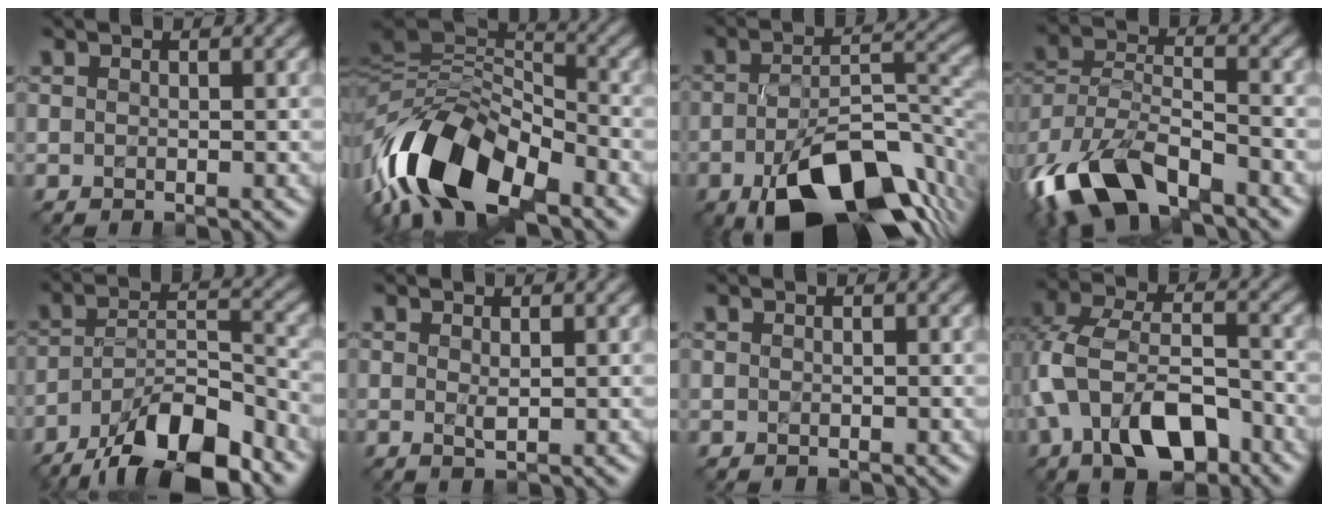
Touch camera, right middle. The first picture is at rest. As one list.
[{"total": 12.7, "force": [-6.4, 6.3, 8.9], "torque": [-0.162, 0.001, -0.124]}, {"total": 12.9, "force": [-6.1, 6.2, 9.5], "torque": [-0.164, -0.020, -0.085]}, {"total": 10.4, "force": [-6.9, 4.5, 6.3], "torque": [-0.127, -0.004, -0.141]}, {"total": 10.9, "force": [-7.8, 3.3, 6.8], "torque": [-0.106, 0.012, -0.140]}, {"total": 0.8, "force": [0.3, 0.1, 0.7], "torque": [-0.012, 0.000, 0.004]}, {"total": 0.0}, {"total": 9.2, "force": [-3.4, 5.4, 6.6], "torque": [-0.132, 0.003, -0.064]}]